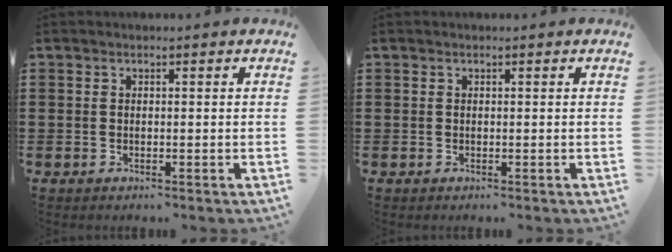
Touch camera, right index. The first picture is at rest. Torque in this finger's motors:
{"motor_torque": [0.00, 0.00, 0.00, 0.00]}